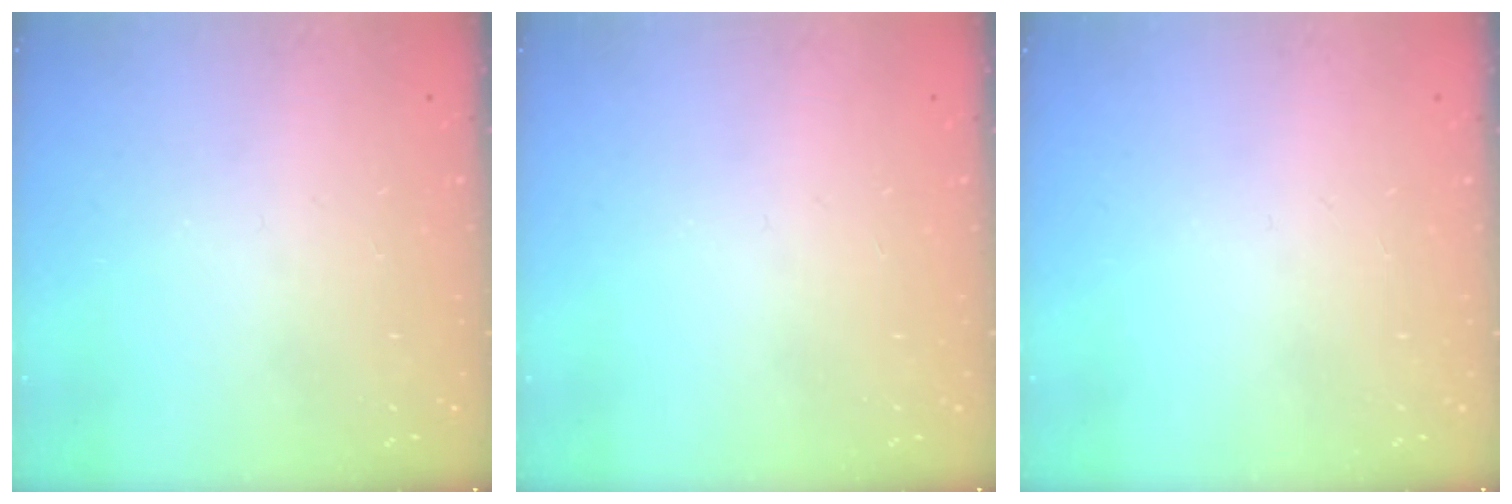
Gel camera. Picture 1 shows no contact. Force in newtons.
{"total": 0.0}
{"total": 0.0}